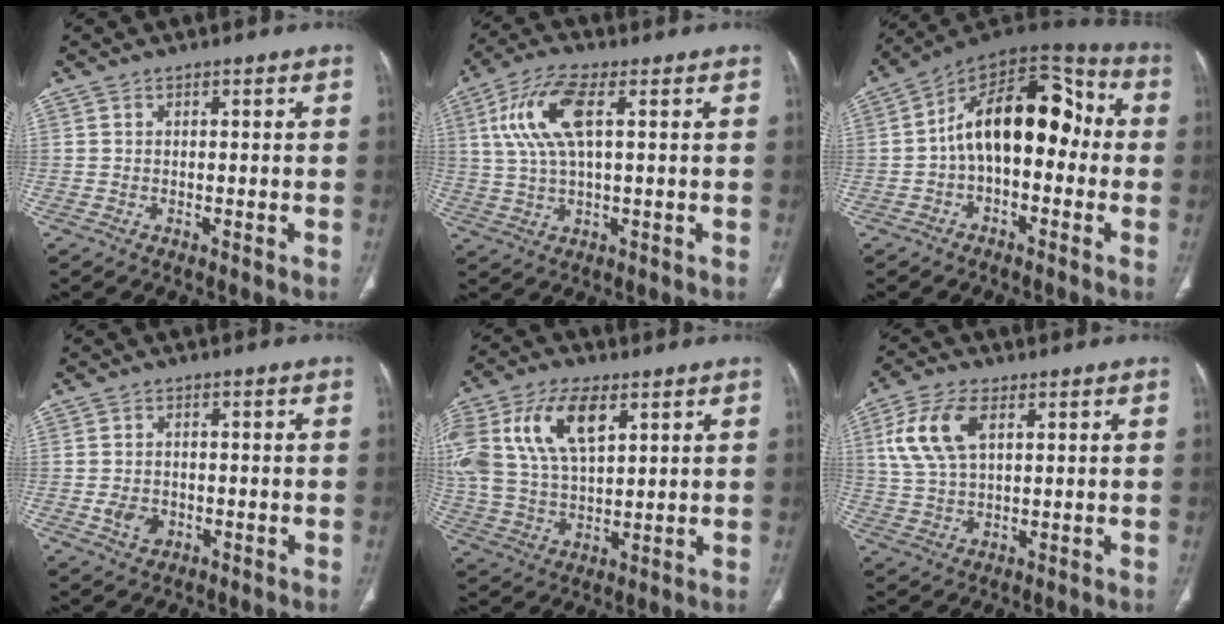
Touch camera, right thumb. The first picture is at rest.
{"total": 10.8, "force": [3.0, 4.0, 9.5], "torque": [-0.215, 0.009, 0.061]}
{"total": 17.7, "force": [-0.5, 10.3, 14.4], "torque": [-0.191, 0.056, -0.022]}
{"total": 3.8, "force": [-1.0, 2.9, 2.2], "torque": [-0.031, 0.003, -0.012]}
{"total": 18.5, "force": [7.1, 10.1, 13.8], "torque": [-0.289, -0.006, 0.137]}
{"total": 10.2, "force": [3.5, 5.5, 7.8], "torque": [-0.167, 0.003, 0.073]}